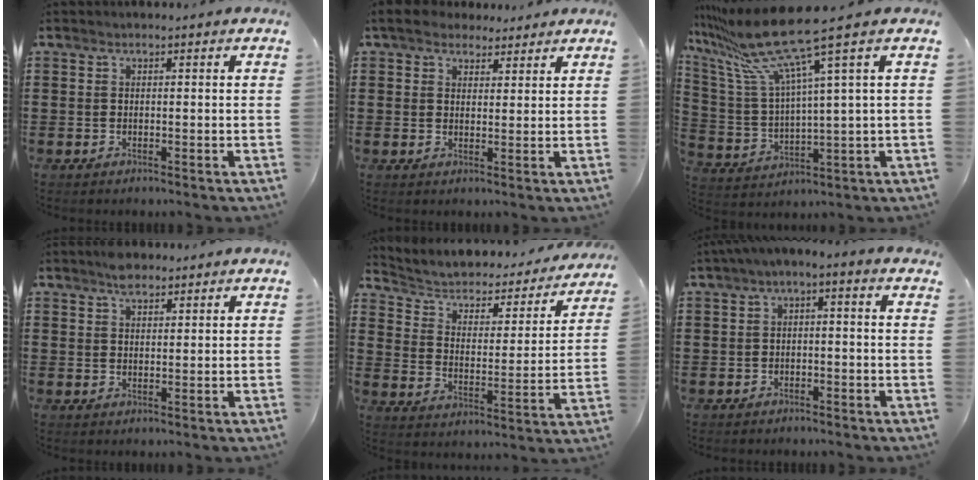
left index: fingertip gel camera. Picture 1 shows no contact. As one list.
[{"total": 4.5, "force": [3.6, 2.3, 1.2], "torque": [-0.038, 0.007, 0.069]}, {"total": 12.5, "force": [8.4, 0.4, 9.2], "torque": [-0.237, -0.053, 0.132]}, {"total": 3.0, "force": [2.4, 1.2, 1.3], "torque": [-0.021, 0.001, 0.044]}, {"total": 3.0, "force": [2.1, 1.9, 1.1], "torque": [-0.039, -0.021, 0.025]}, {"total": 2.0, "force": [-1.7, 0.2, 1.0], "torque": [-0.024, -0.002, -0.040]}]